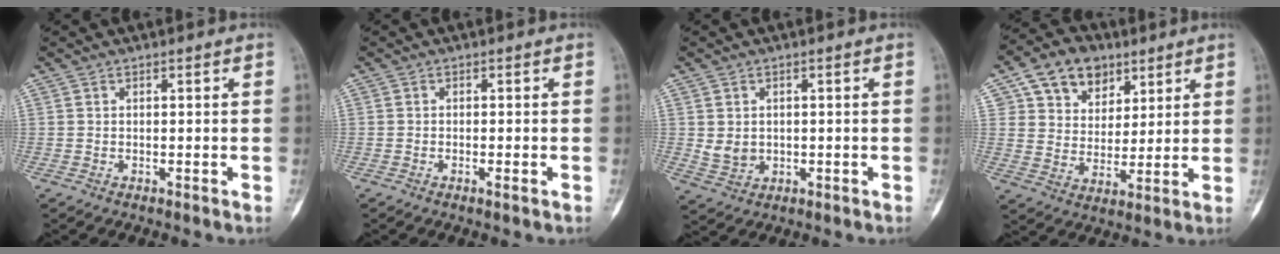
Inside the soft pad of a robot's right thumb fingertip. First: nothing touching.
{"total": 1.1, "force": [-0.5, 0.4, 0.9], "torque": [-0.013, 0.003, -0.007]}
{"total": 3.9, "force": [0.2, 3.3, 2.1], "torque": [-0.022, -0.003, 0.017]}
{"total": 12.5, "force": [6.4, 9.3, 5.3], "torque": [-0.050, -0.020, 0.112]}